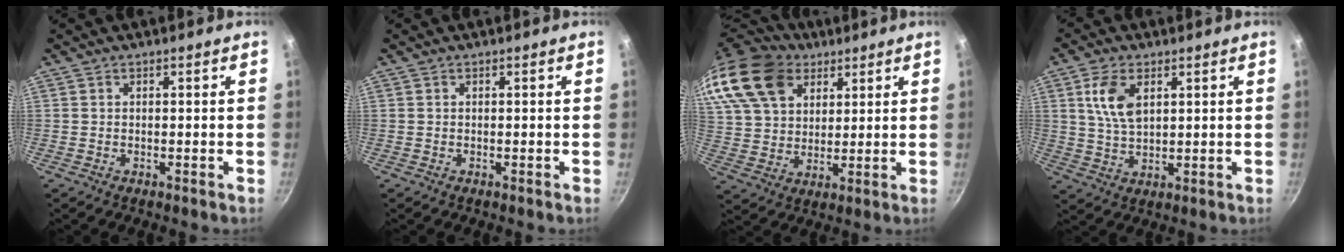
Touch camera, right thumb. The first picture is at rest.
{"total": 0.0}
{"total": 20.3, "force": [11.8, 13.5, 9.7], "torque": [-0.192, -0.006, 0.224]}
{"total": 7.8, "force": [2.8, 4.4, 5.9], "torque": [-0.110, -0.009, 0.056]}